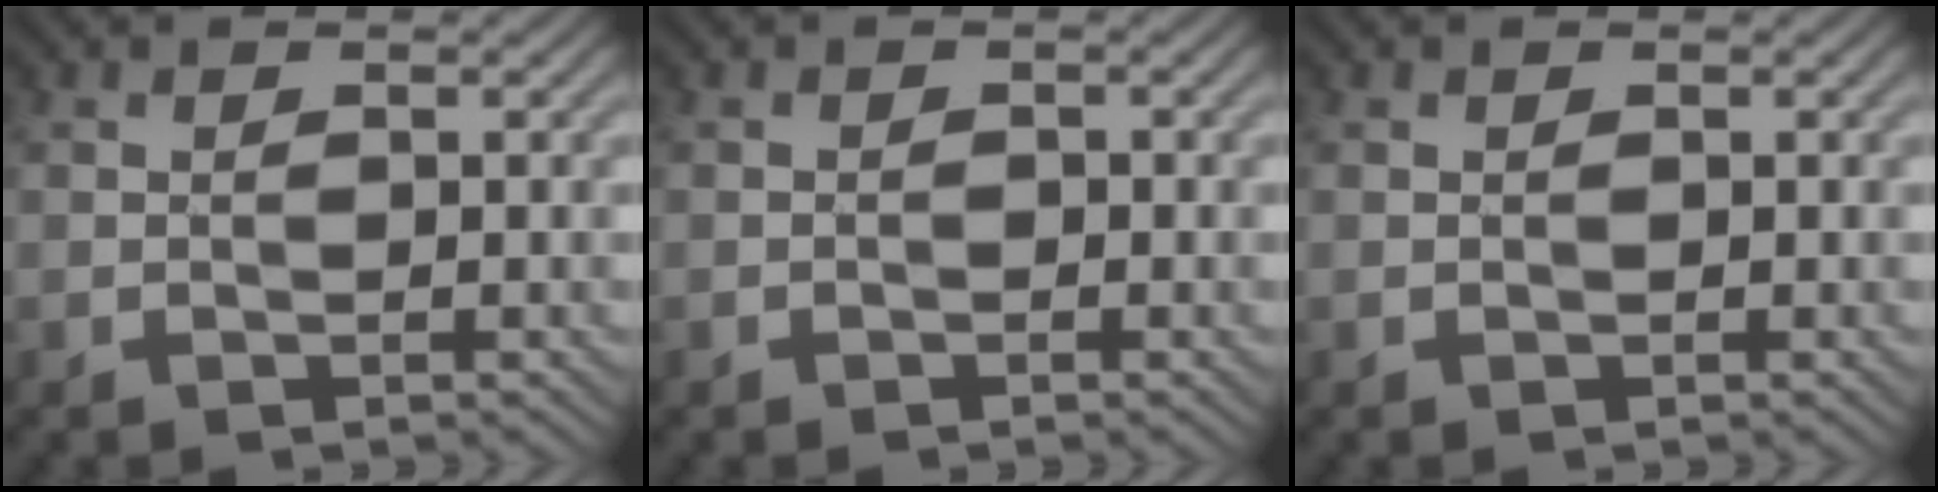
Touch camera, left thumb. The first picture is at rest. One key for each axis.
{"total": 0.8, "fx": -0.8, "fy": 0.2, "fz": 0.1, "tx": 0.003, "ty": 0.001, "tz": -0.016}
{"total": 0.0}